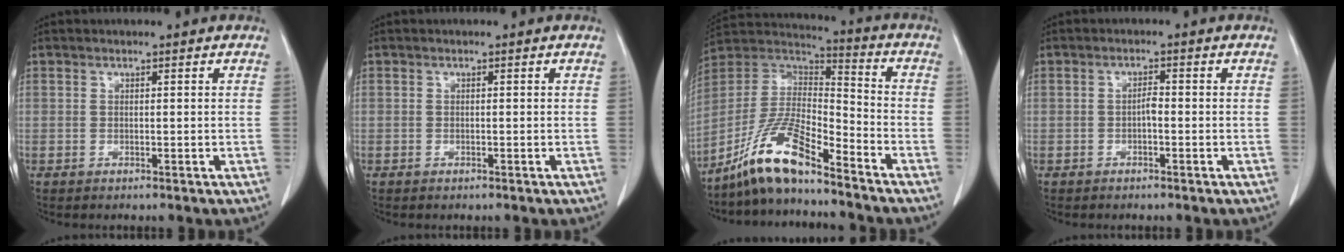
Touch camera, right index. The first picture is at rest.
{"total": 0.0}
{"total": 13.0, "force": [-9.8, 1.9, 8.3], "torque": [-0.169, 0.010, -0.182]}
{"total": 1.4, "force": [-0.5, 0.4, 1.3], "torque": [-0.021, 0.004, -0.009]}